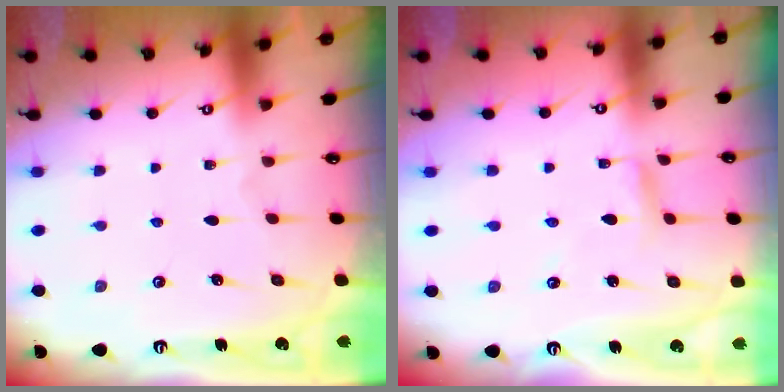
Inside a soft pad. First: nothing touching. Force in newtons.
{"total": 2.9, "press": 2.9, "slide": 0.2}